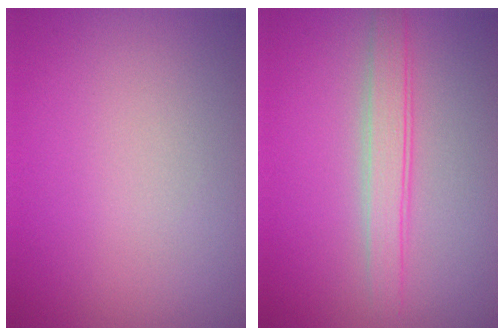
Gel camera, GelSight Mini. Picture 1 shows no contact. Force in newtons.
{"total": 2.8, "press": 2.8, "slide": 0.1}